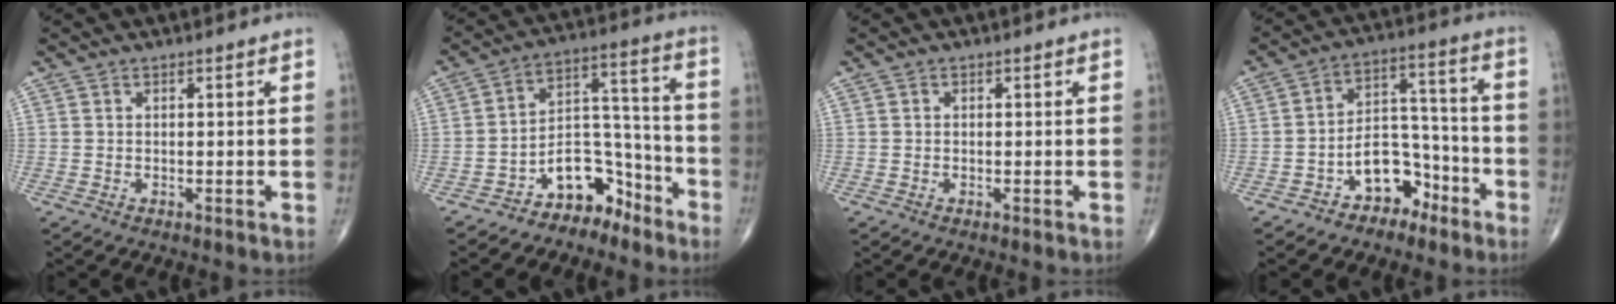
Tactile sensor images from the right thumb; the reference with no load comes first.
{"total": 10.1, "force": [-7.2, 5.9, 3.7], "torque": [-0.020, 0.114, -0.129]}
{"total": 0.0}
{"total": 9.9, "force": [-5.7, 6.5, 4.8], "torque": [-0.040, 0.077, -0.098]}